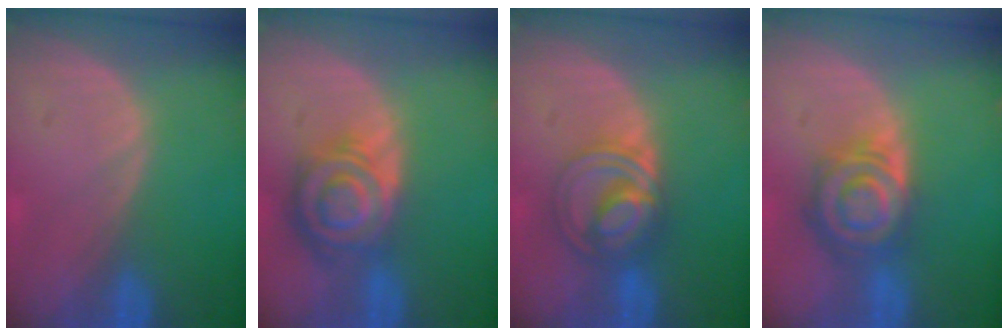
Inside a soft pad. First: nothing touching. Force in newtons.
{"total": 8.6, "press": 7.5, "slide": 4.3}
{"total": 6.4, "press": 6.4, "slide": 0.3}
{"total": 8.2, "press": 7.2, "slide": 4.0}